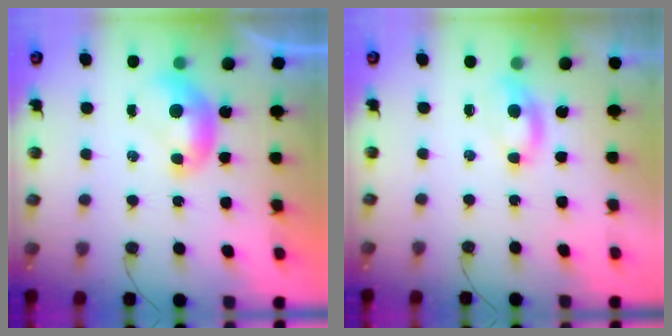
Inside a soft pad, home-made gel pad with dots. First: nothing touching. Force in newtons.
{"total": 0.8, "press": 0.6, "slide": 0.4}